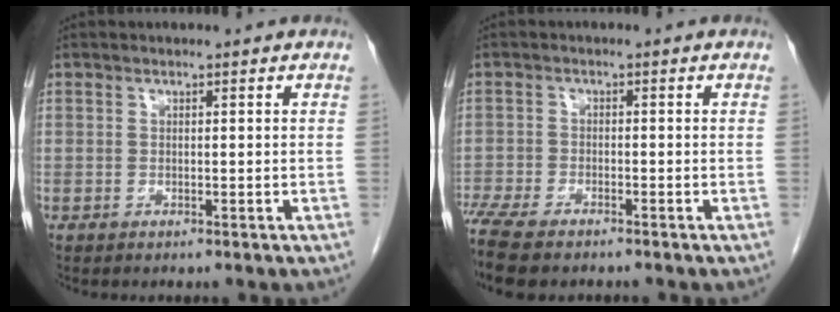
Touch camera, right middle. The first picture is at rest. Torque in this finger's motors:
{"motor_torque": [1.19, -0.95, 0.74, 0.21]}